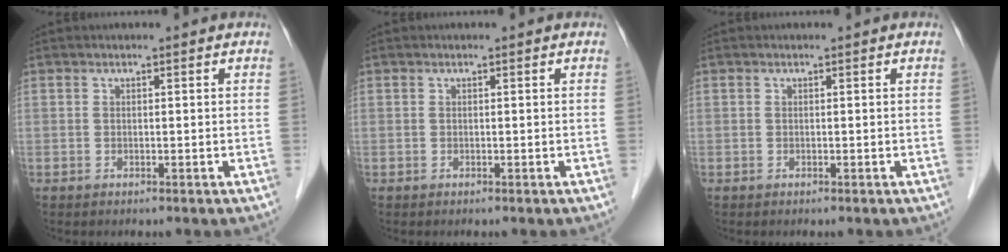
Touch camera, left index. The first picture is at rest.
{"total": 0.0}
{"total": 0.0}